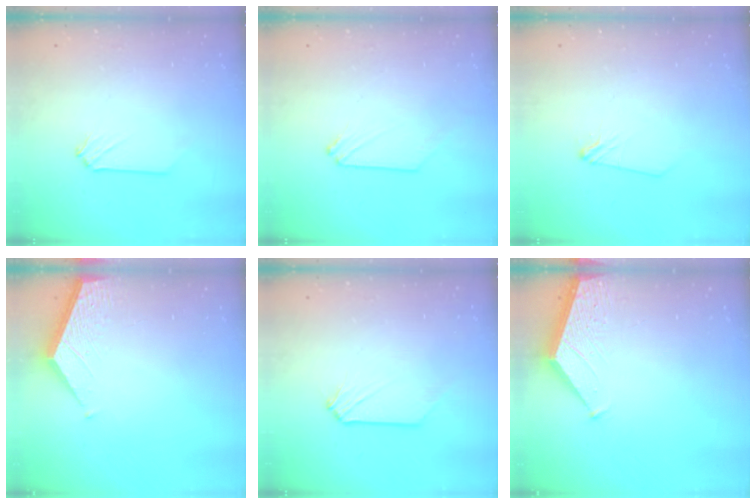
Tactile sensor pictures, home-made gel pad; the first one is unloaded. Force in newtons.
{"total": 0.0}
{"total": 2.0, "press": 2.0, "slide": 0.4}
{"total": 3.4, "press": 3.4, "slide": 0.4}
{"total": 0.0}
{"total": 1.9, "press": 1.9, "slide": 0.2}